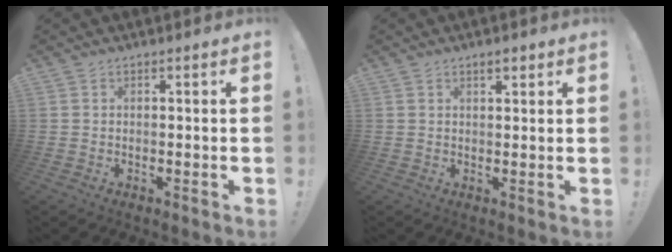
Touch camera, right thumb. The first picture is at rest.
{"total": 2.4, "force": [1.7, 0.9, 1.5], "torque": [-0.017, -0.005, 0.027]}